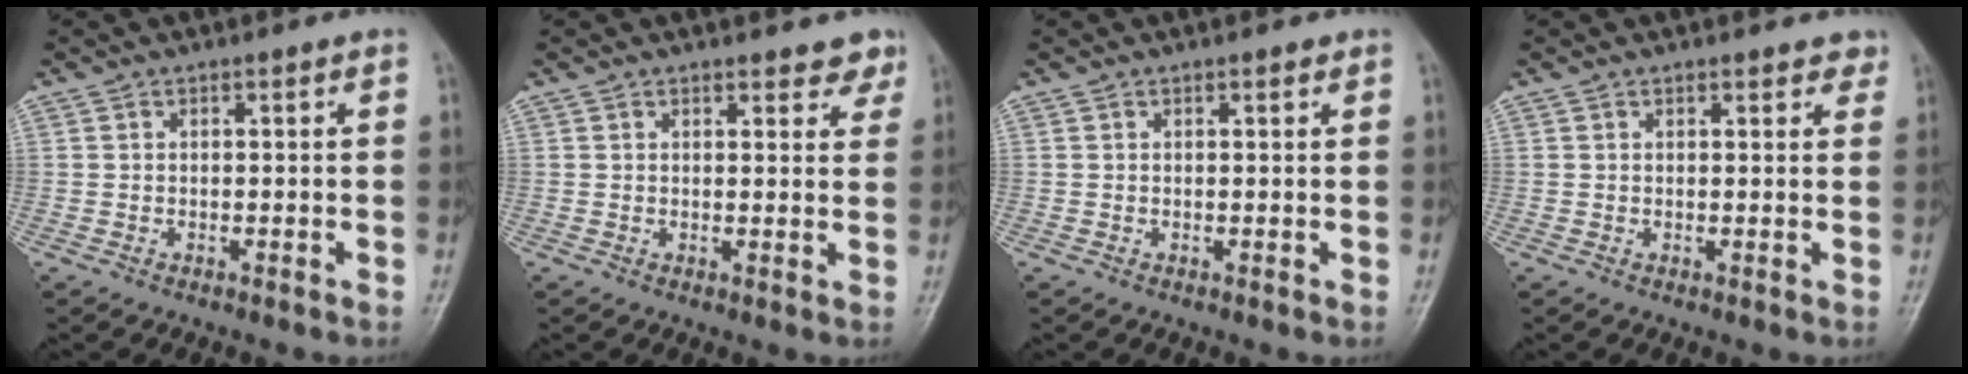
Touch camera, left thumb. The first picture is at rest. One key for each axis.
{"total": 4.3, "fx": 3.8, "fy": 1.7, "fz": 1.2, "tx": 0.015, "ty": -0.019, "tz": 0.034}
{"total": 0.8, "fx": 0.6, "fy": 0.3, "fz": 0.5, "tx": -0.008, "ty": -0.002, "tz": 0.007}
{"total": 2.9, "fx": 2.3, "fy": 1.2, "fz": 1.3, "tx": 0.009, "ty": -0.005, "tz": 0.021}